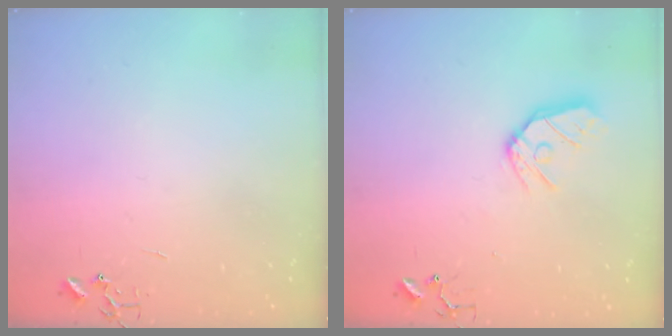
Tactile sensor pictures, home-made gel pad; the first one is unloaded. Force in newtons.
{"total": 11.0, "press": 11.0, "slide": 1.3}